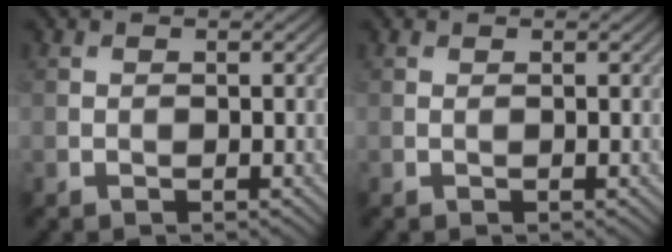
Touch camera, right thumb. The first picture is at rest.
{"total": 0.0}